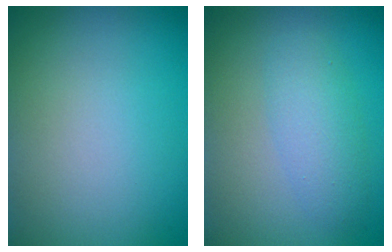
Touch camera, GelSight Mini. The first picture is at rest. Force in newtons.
{"total": 3.0, "press": 3.0, "slide": 0.1}